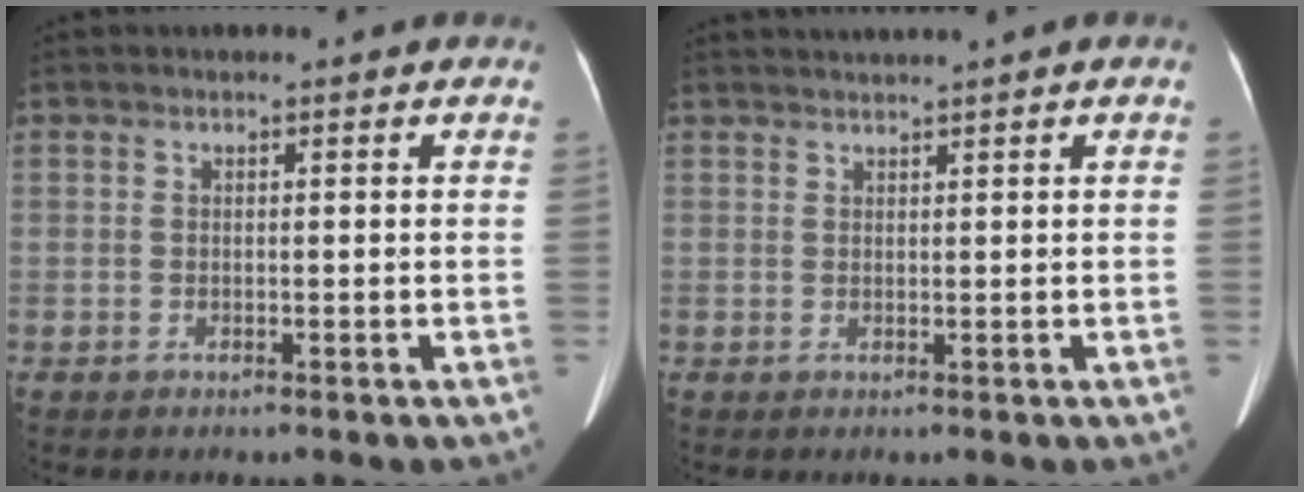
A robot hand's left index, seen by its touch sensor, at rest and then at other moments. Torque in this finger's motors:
{"motor_torque": [-0.74, -1.40, -0.01, 0.04]}